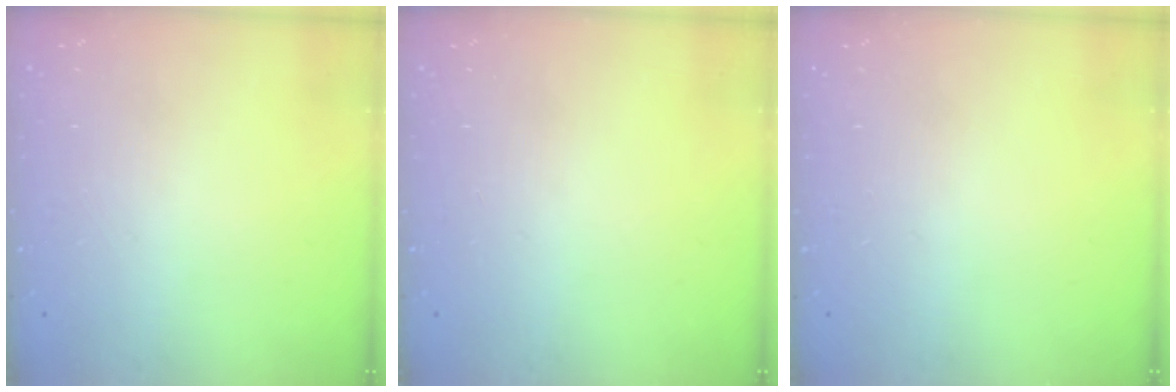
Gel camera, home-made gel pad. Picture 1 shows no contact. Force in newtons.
{"total": 0.0}
{"total": 0.0}